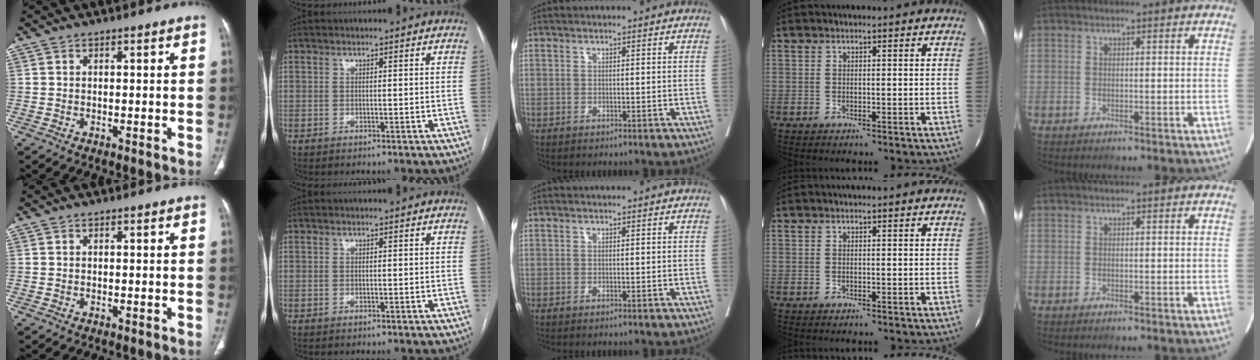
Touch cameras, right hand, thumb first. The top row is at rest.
{}